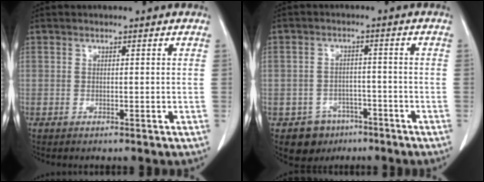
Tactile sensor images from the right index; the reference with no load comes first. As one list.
[{"total": 5.9, "force": [-3.6, 4.7, 0.4], "torque": [-0.001, 0.013, -0.048]}]